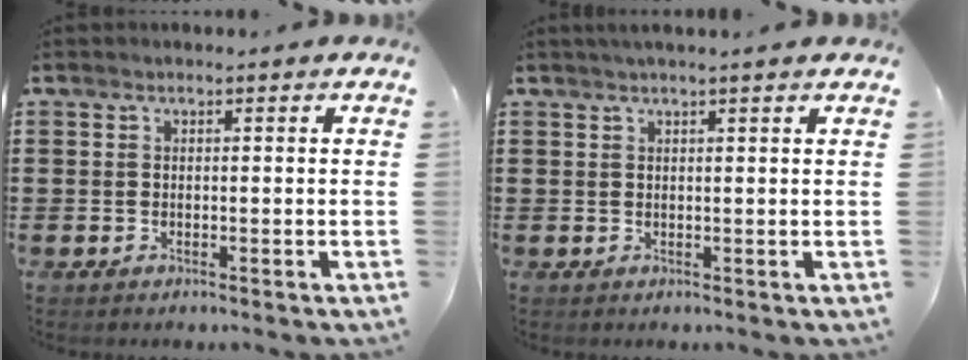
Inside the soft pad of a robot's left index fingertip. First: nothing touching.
{"total": 1.6, "force": [1.3, -0.2, 0.9], "torque": [-0.018, 0.000, 0.025]}